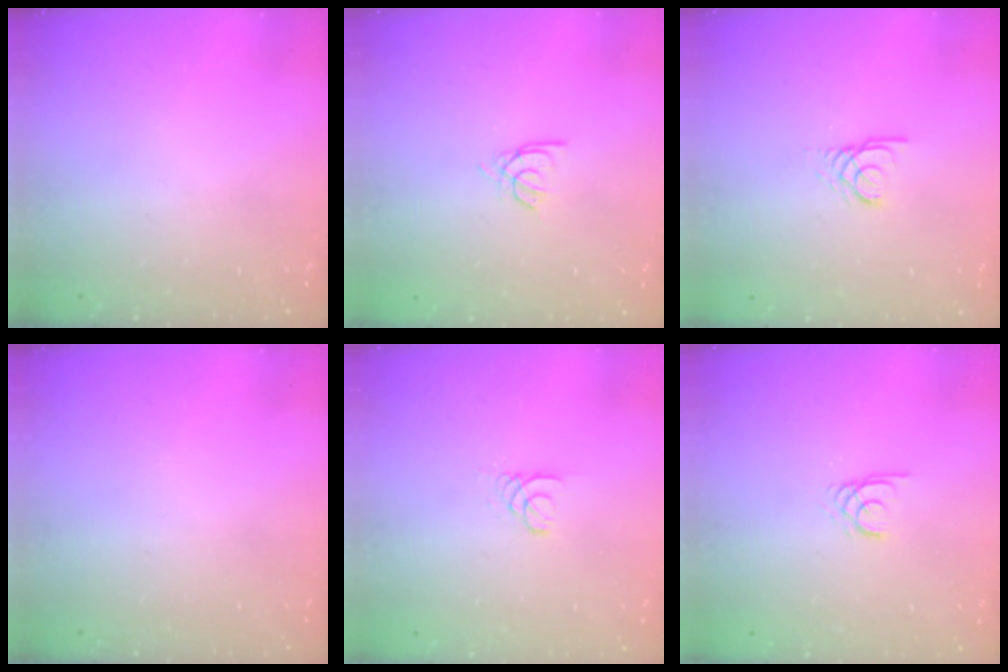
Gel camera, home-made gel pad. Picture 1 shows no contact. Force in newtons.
{"total": 2.4, "press": 2.4, "slide": 0.4}
{"total": 2.4, "press": 2.4, "slide": 0.3}
{"total": 0.0}
{"total": 1.8, "press": 1.8, "slide": 0.2}
{"total": 1.7, "press": 1.7, "slide": 0.2}